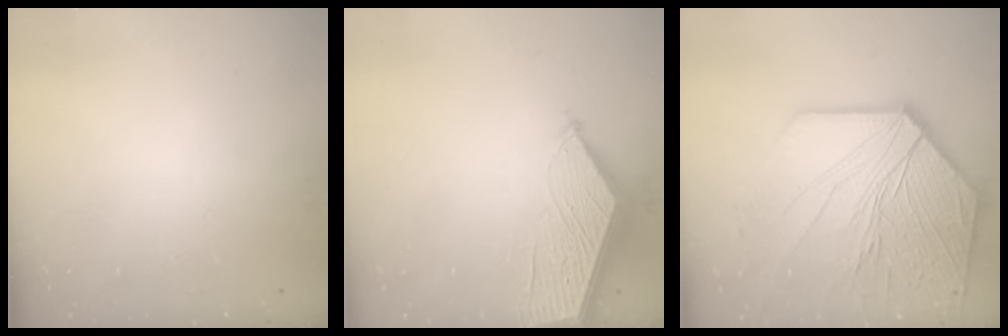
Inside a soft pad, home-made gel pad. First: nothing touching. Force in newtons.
{"total": 10.8, "press": 10.8, "slide": 0.3}
{"total": 18.8, "press": 18.6, "slide": 2.8}